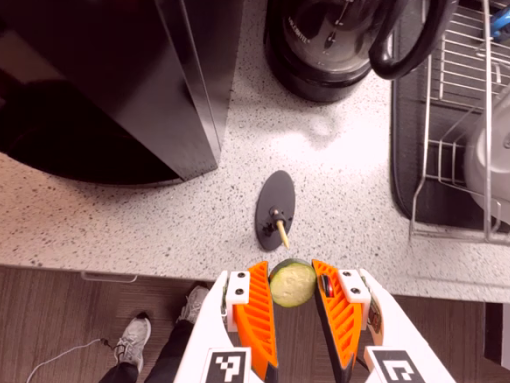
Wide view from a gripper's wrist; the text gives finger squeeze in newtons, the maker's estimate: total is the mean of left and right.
{"total": 10.2, "left": 10.3, "right": 10.1}